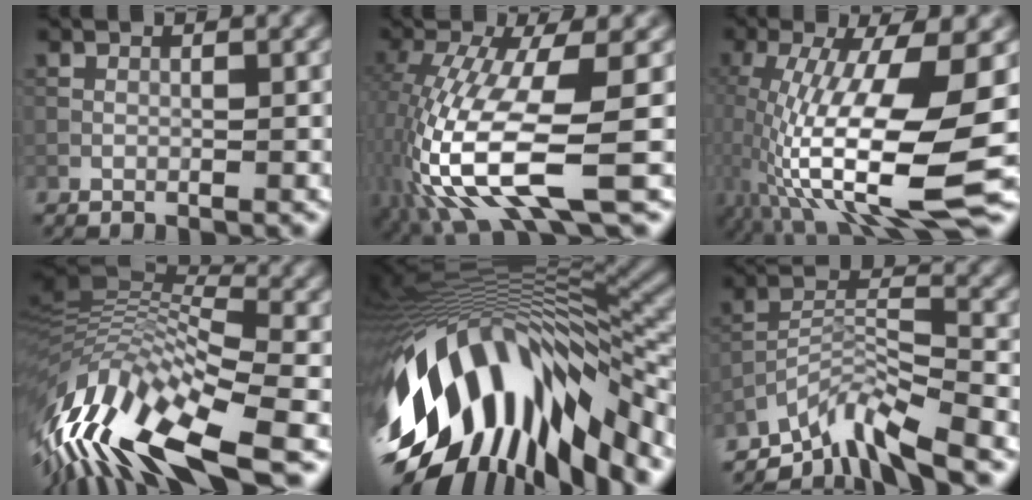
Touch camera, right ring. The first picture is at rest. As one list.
[{"total": 10.8, "force": [-3.7, 2.8, 9.7], "torque": [-0.217, -0.014, -0.058]}, {"total": 14.0, "force": [-2.9, 3.4, 13.2], "torque": [-0.256, -0.003, -0.040]}, {"total": 13.4, "force": [-4.9, 5.1, 11.4], "torque": [-0.229, 0.017, -0.085]}, {"total": 16.1, "force": [-5.7, 7.3, 13.2], "torque": [-0.246, 0.001, -0.087]}, {"total": 6.6, "force": [-5.3, 1.1, 3.6], "torque": [-0.064, -0.002, -0.104]}]